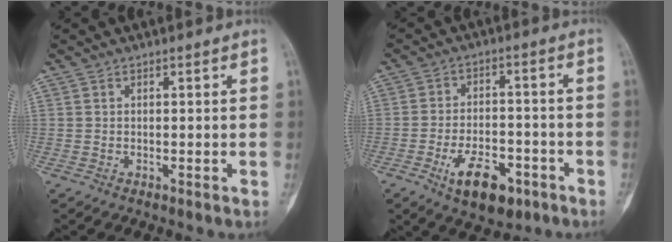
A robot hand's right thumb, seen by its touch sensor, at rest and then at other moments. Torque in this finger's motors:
{"motor_torque": [0.13, 0.35, 0.28, 0.04, -0.02]}